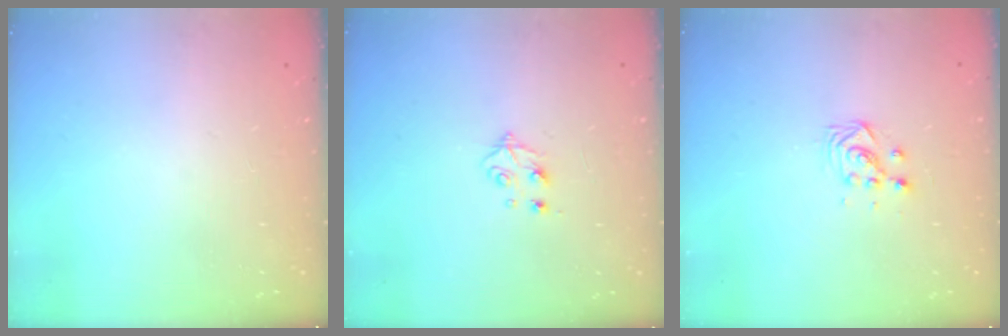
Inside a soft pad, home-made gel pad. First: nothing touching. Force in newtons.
{"total": 4.2, "press": 4.1, "slide": 0.8}
{"total": 3.6, "press": 3.6, "slide": 0.4}